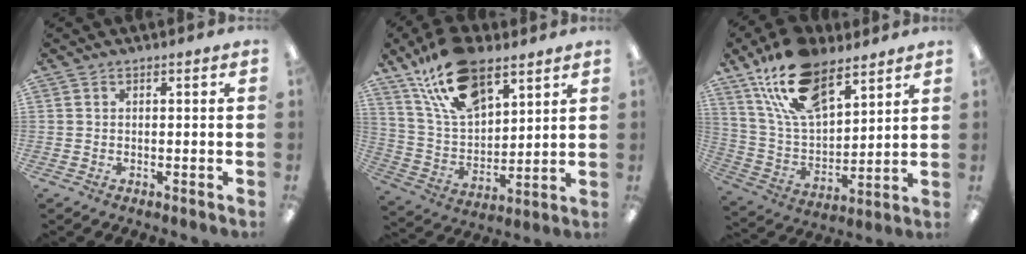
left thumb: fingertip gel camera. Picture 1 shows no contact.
{"total": 19.4, "force": [12.4, 9.4, 11.5], "torque": [-0.216, -0.044, 0.224]}
{"total": 19.7, "force": [13.0, 9.5, 11.3], "torque": [-0.217, -0.053, 0.237]}